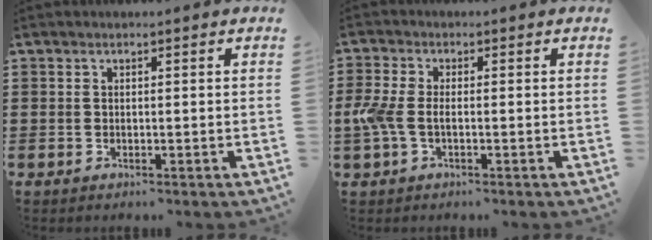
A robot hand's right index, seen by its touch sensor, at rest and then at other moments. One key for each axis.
{"total": 4.2, "fx": -1.0, "fy": 2.0, "fz": 3.5, "tx": -0.090, "ty": -0.007, "tz": -0.025}